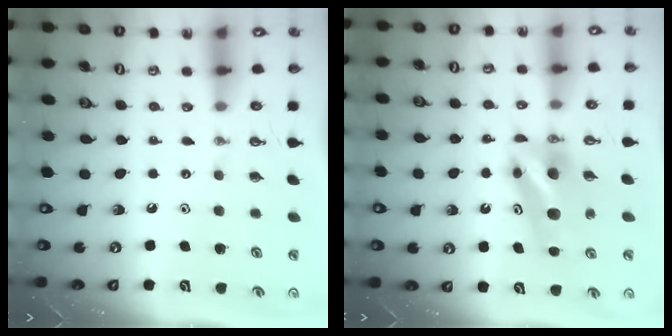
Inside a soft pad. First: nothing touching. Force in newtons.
{"total": 6.6, "press": 6.6, "slide": 0.5}